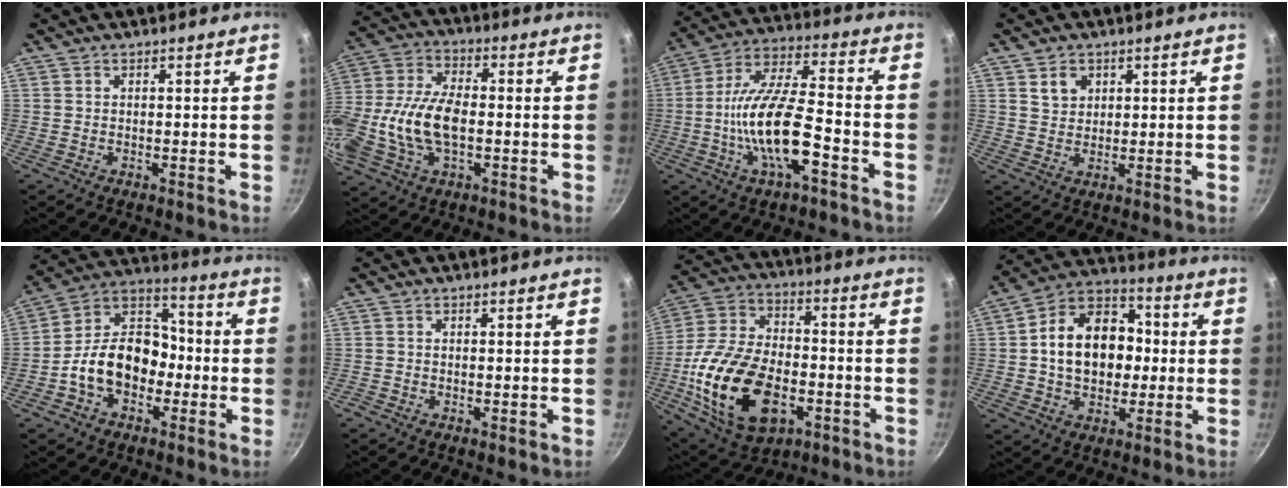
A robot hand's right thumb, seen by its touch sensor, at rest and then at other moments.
{"total": 16.2, "force": [-2.2, 9.1, 13.2], "torque": [-0.265, 0.027, -0.050]}
{"total": 16.6, "force": [-5.6, 5.8, 14.5], "torque": [-0.265, 0.036, -0.112]}
{"total": 4.0, "force": [1.7, 3.2, 1.7], "torque": [-0.012, -0.003, 0.033]}
{"total": 15.2, "force": [-4.1, 11.0, 9.6], "torque": [-0.117, 0.057, -0.087]}
{"total": 0.5, "force": [-0.3, 0.2, 0.4], "torque": [-0.007, 0.000, -0.005]}
{"total": 24.0, "force": [-6.8, 14.5, 17.9], "torque": [-0.332, 0.024, -0.111]}
{"total": 16.9, "force": [0.3, 12.6, 11.2], "torque": [-0.149, 0.031, -0.008]}